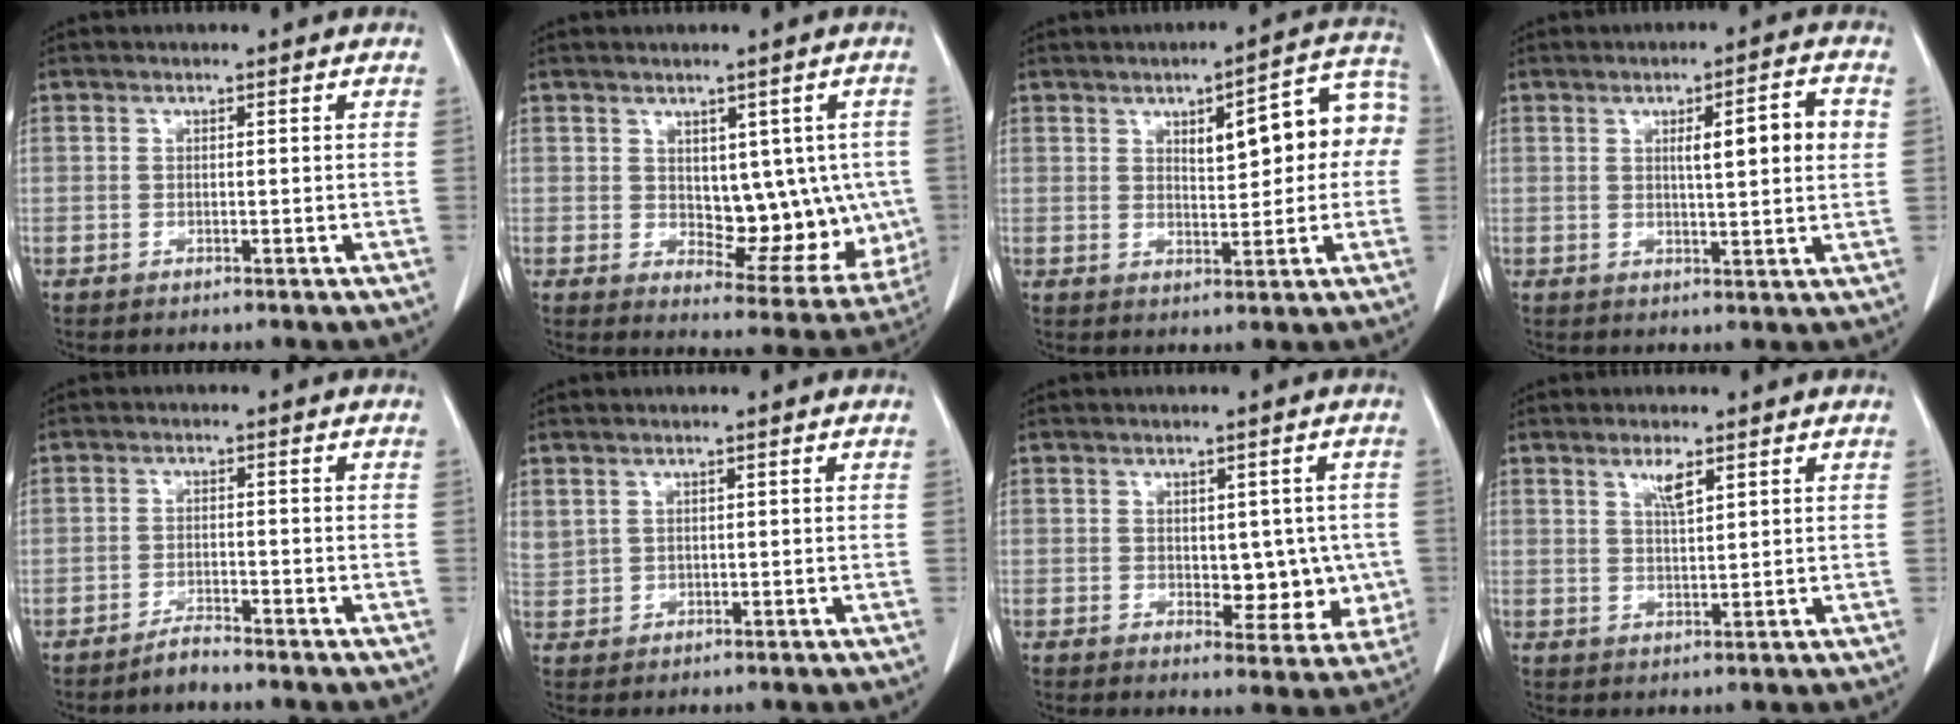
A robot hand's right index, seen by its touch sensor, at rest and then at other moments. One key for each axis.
{"total": 11.5, "fx": 0.8, "fy": 6.3, "fz": 9.6, "tx": -0.102, "ty": 0.004, "tz": 0.032}
{"total": 11.0, "fx": 2.0, "fy": 3.7, "fz": 10.2, "tx": -0.126, "ty": 0.038, "tz": 0.028}
{"total": 7.3, "fx": 1.6, "fy": 0.6, "fz": 7.1, "tx": -0.107, "ty": 0.008, "tz": 0.023}
{"total": 2.2, "fx": -2.1, "fy": 0.2, "fz": 0.6, "tx": -0.009, "ty": -0.002, "tz": -0.036}
{"total": 3.0, "fx": 1.7, "fy": 2.2, "fz": 1.2, "tx": -0.031, "ty": 0.012, "tz": 0.047}
{"total": 7.1, "fx": -0.2, "fy": 4.0, "fz": 5.8, "tx": -0.049, "ty": 0.004, "tz": 0.007}
{"total": 3.0, "fx": 1.8, "fy": 0.4, "fz": 2.4, "tx": -0.047, "ty": 0.000, "tz": 0.034}